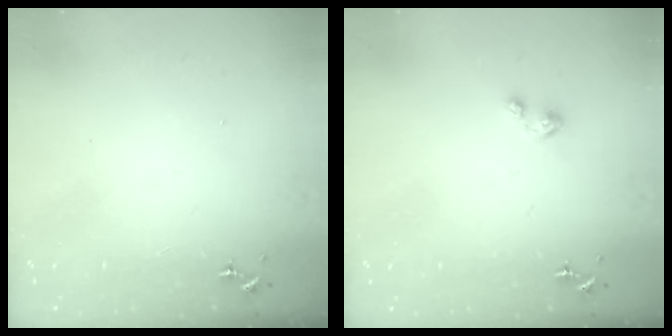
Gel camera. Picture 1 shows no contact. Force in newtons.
{"total": 3.4, "press": 3.4, "slide": 0.6}